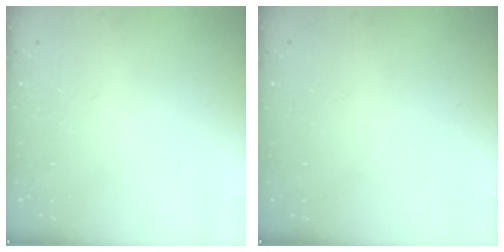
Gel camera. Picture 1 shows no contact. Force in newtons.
{"total": 0.0}